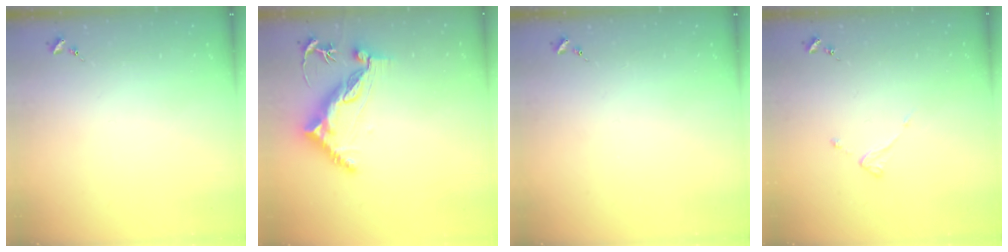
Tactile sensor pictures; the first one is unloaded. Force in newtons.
{"total": 10.7, "press": 10.6, "slide": 1.2}
{"total": 0.0}
{"total": 3.8, "press": 3.7, "slide": 0.2}